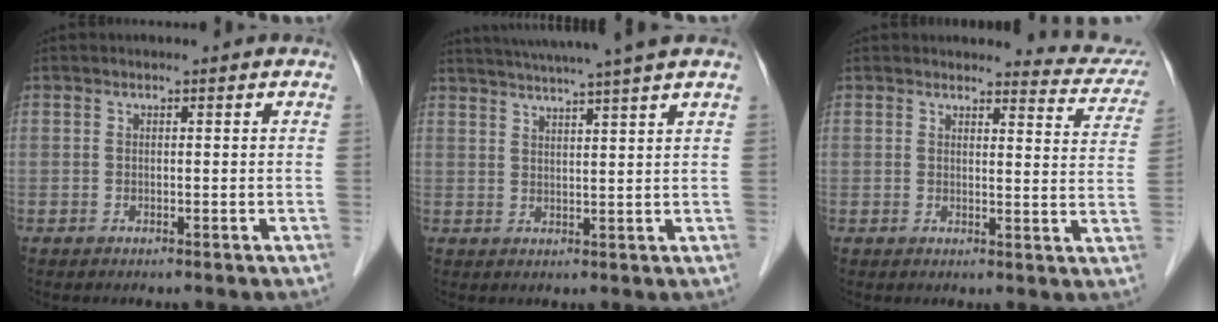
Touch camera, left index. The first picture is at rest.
{"total": 11.6, "force": [10.0, -1.7, 5.6], "torque": [-0.093, 0.009, 0.135]}
{"total": 7.3, "force": [7.2, 1.1, 0.2], "torque": [0.012, -0.040, 0.060]}